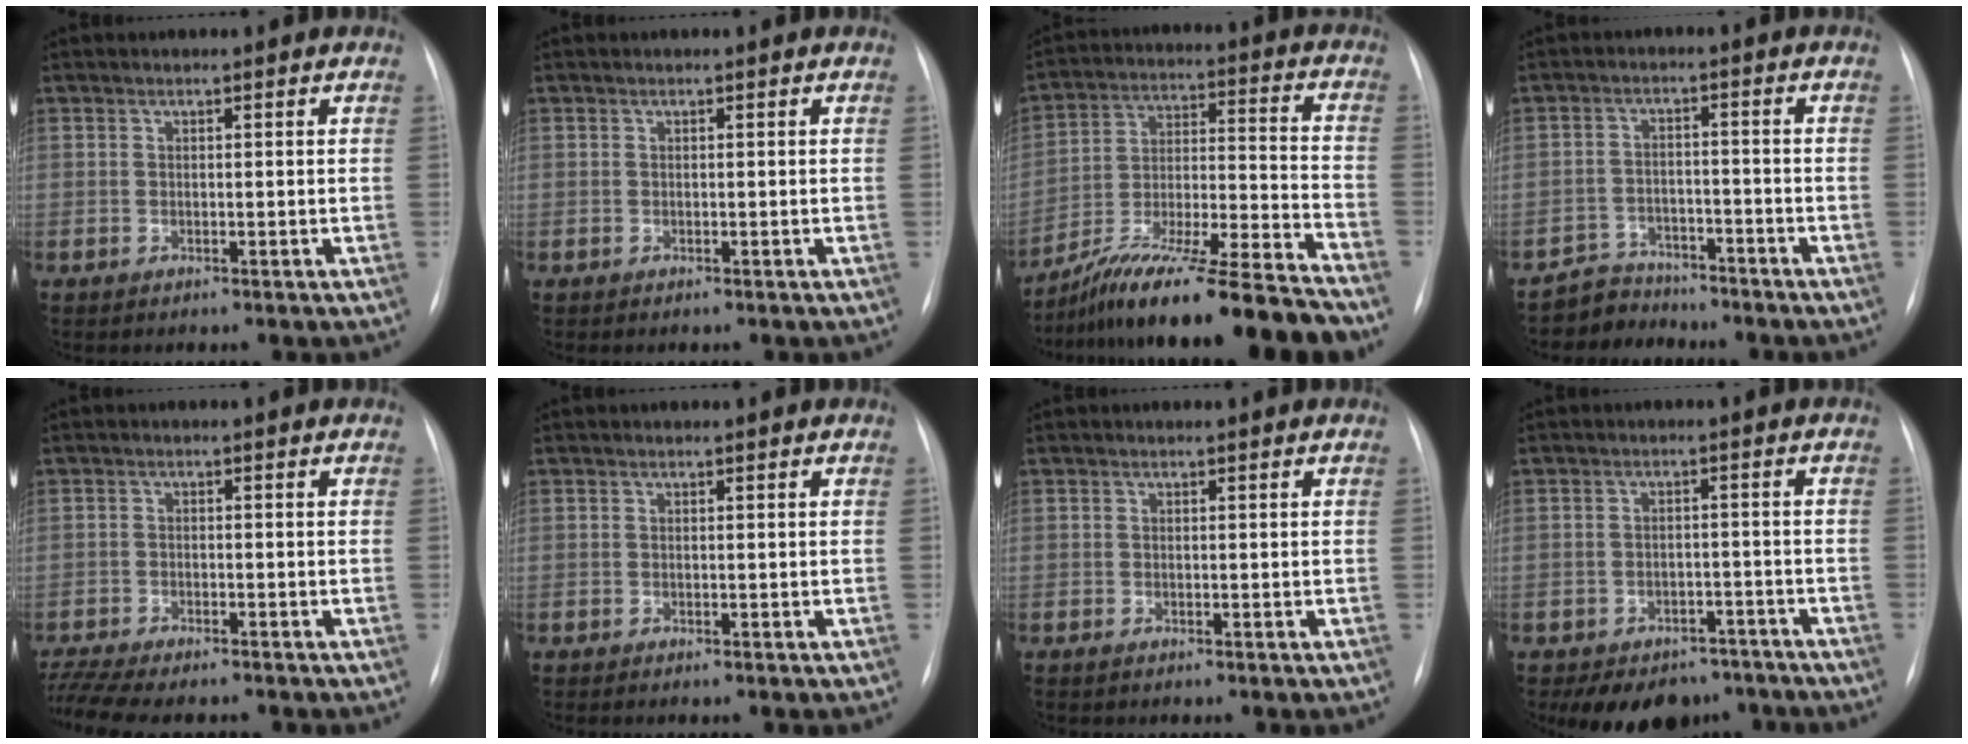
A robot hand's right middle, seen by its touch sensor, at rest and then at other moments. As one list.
[{"total": 0.0}, {"total": 19.3, "force": [-16.4, -0.8, 10.1], "torque": [-0.172, 0.000, -0.282]}, {"total": 5.0, "force": [-4.3, 2.4, -0.9], "torque": [0.020, 0.008, -0.076]}, {"total": 10.0, "force": [-8.7, 1.9, 4.4], "torque": [-0.078, -0.003, -0.135]}, {"total": 0.0}, {"total": 0.0}, {"total": 11.1, "force": [-8.6, 6.1, 3.2], "torque": [-0.037, 0.013, -0.108]}]